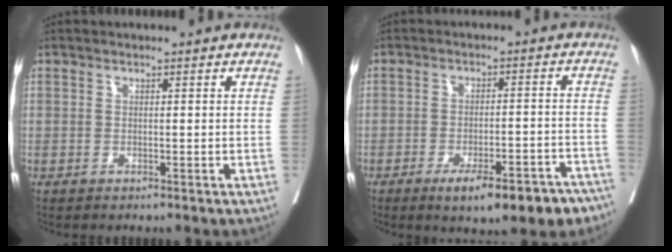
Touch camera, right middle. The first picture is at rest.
{"total": 11.6, "force": [-8.2, 3.0, 7.7], "torque": [-0.077, 0.009, -0.111]}